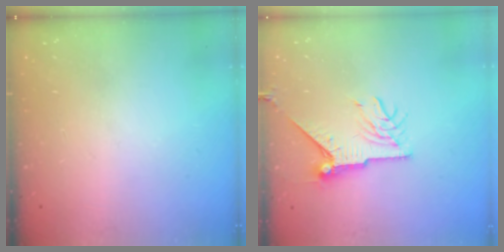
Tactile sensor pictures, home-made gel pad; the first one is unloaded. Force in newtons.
{"total": 8.4, "press": 8.4, "slide": 0.0}